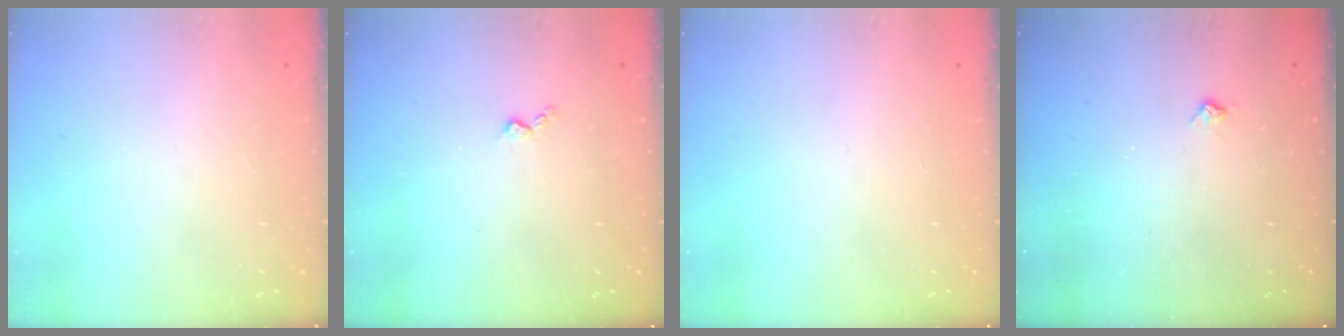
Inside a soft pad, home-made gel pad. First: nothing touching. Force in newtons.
{"total": 2.9, "press": 2.9, "slide": 0.5}
{"total": 0.0}
{"total": 3.4, "press": 3.3, "slide": 0.7}